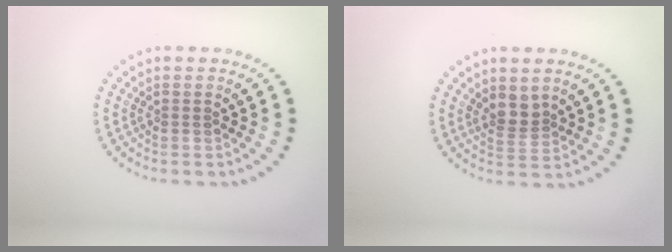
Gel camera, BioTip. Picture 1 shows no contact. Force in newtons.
{"total": 2.2, "press": 1.7, "slide": 1.4}